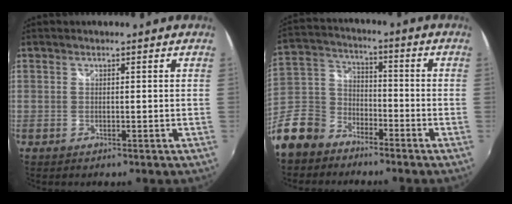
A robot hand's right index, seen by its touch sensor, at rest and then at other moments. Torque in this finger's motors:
{"motor_torque": [-0.76, -0.62, -0.59, -0.21]}